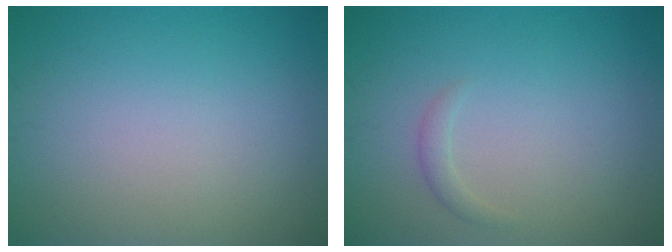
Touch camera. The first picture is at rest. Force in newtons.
{"total": 0.9, "press": 0.9, "slide": 0.1}